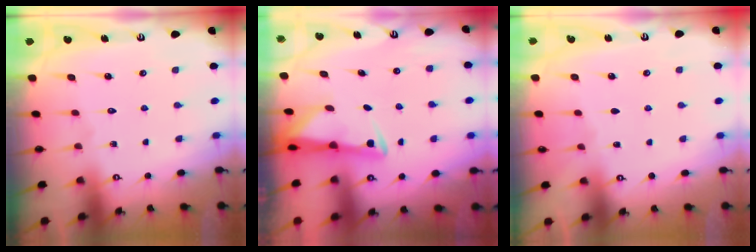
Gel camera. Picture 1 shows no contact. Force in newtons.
{"total": 3.2, "press": 3.1, "slide": 0.5}
{"total": 0.0}